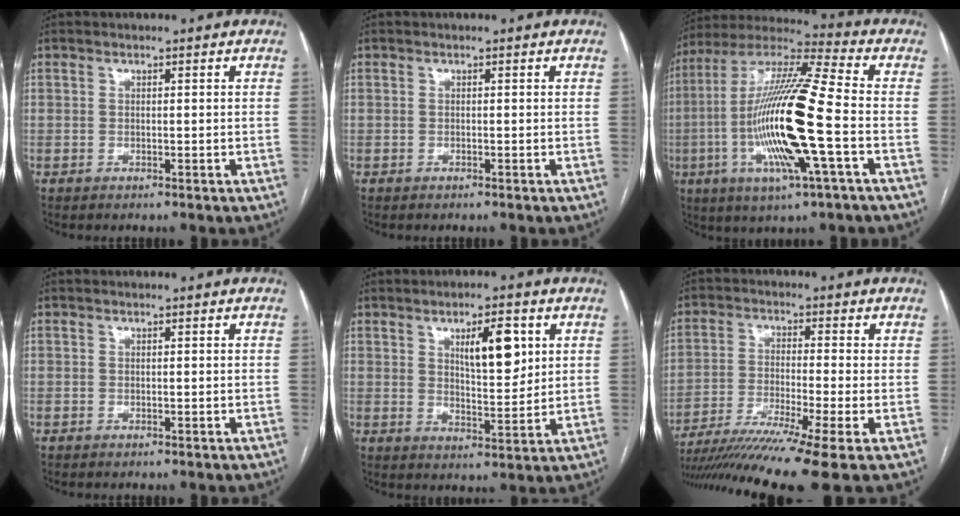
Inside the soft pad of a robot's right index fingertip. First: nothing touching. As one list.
[{"total": 0.0}, {"total": 19.7, "force": [-4.0, 0.9, 19.3], "torque": [-0.392, -0.010, -0.080]}, {"total": 0.0}, {"total": 8.1, "force": [3.3, 2.4, 7.0], "torque": [-0.112, 0.000, 0.057]}, {"total": 14.0, "force": [-10.3, -1.9, 9.2], "torque": [-0.158, -0.032, -0.170]}]